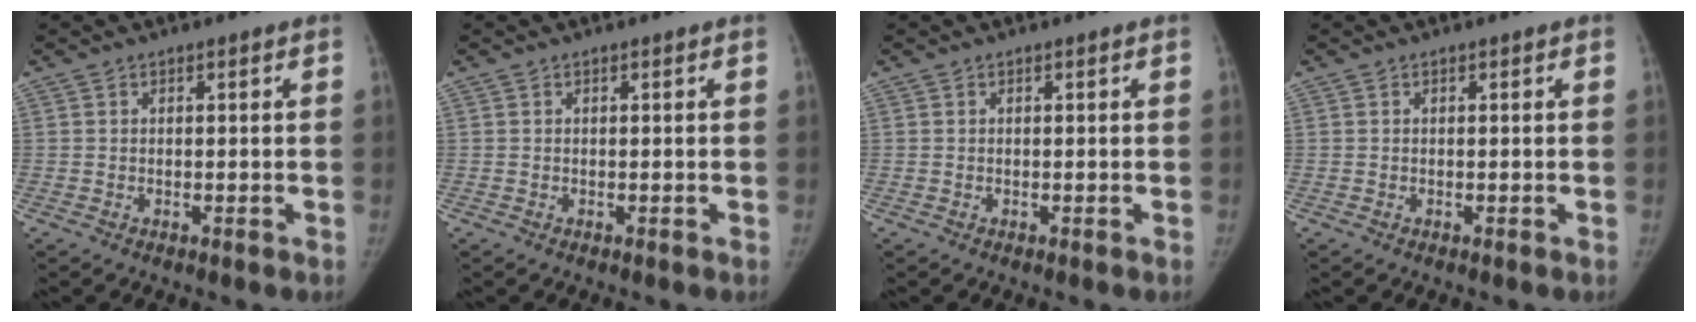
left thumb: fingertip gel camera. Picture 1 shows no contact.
{"total": 0.0}
{"total": 0.0}
{"total": 0.0}